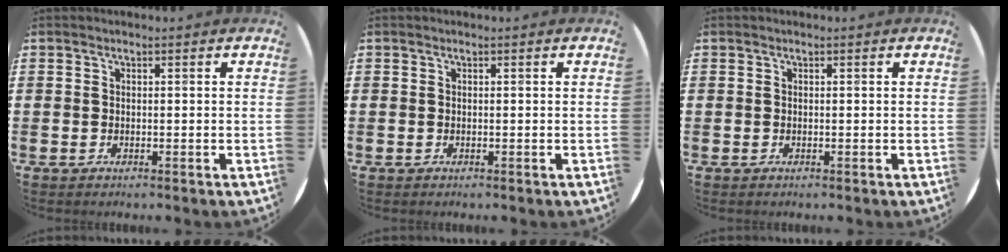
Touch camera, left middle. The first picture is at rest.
{"total": 0.0}
{"total": 0.0}